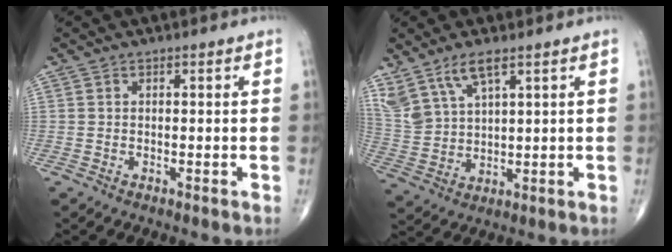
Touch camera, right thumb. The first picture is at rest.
{"total": 8.4, "force": [5.8, 3.0, 5.4], "torque": [-0.114, -0.021, 0.128]}